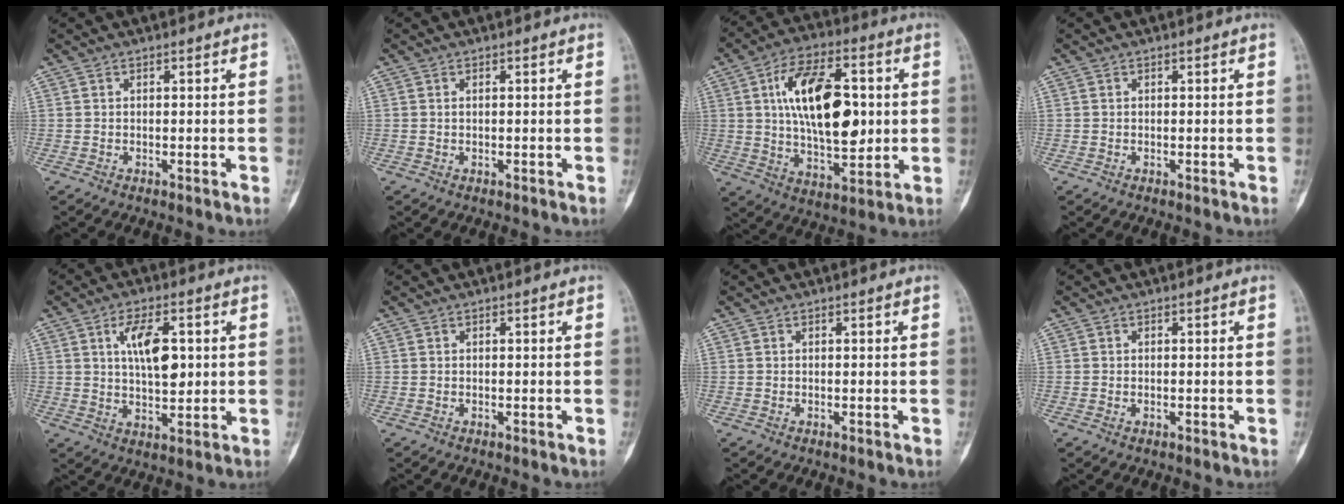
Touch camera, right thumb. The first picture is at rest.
{"total": 0.0}
{"total": 19.6, "force": [2.7, 10.1, 16.6], "torque": [-0.248, -0.004, 0.046]}
{"total": 0.0}
{"total": 9.2, "force": [2.2, 4.3, 7.9], "torque": [-0.119, -0.008, 0.038]}
{"total": 0.0}
{"total": 0.0}
{"total": 0.5, "force": [-0.2, 0.3, 0.4], "torque": [-0.007, 0.006, -0.001]}